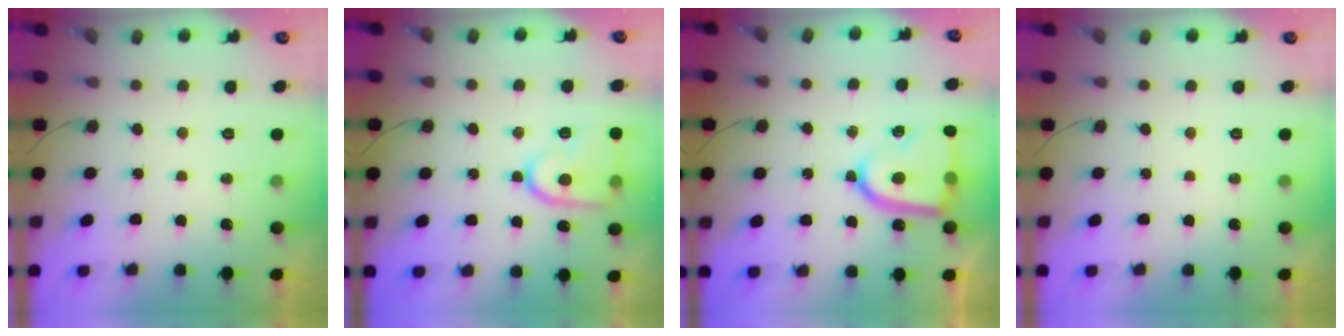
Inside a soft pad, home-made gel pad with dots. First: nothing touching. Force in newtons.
{"total": 13.4, "press": 13.4, "slide": 1.3}
{"total": 16.3, "press": 16.2, "slide": 1.7}
{"total": 0.0}